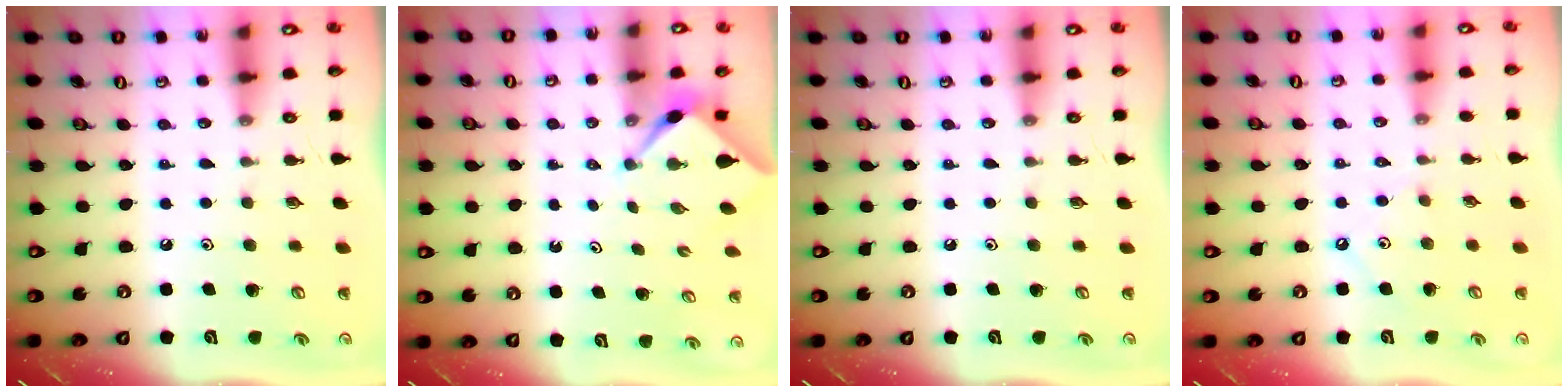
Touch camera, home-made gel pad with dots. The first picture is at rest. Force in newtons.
{"total": 2.3, "press": 2.3, "slide": 0.3}
{"total": 0.0}
{"total": 1.8, "press": 1.8, "slide": 0.3}